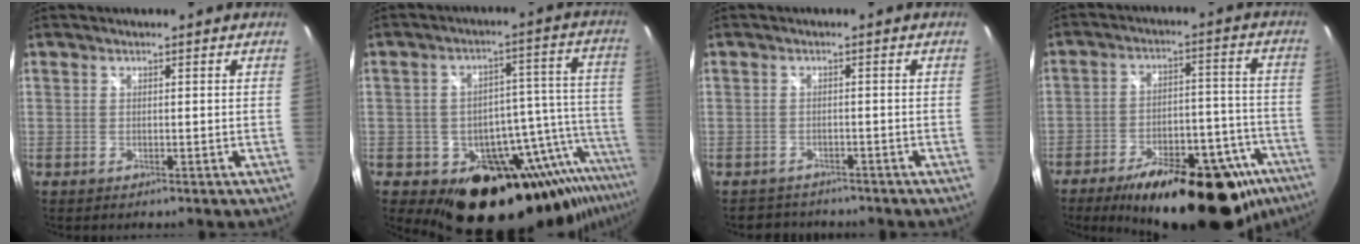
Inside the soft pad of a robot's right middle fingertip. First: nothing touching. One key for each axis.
{"total": 20.8, "fx": -14.7, "fy": 9.2, "fz": 11.4, "tx": -0.139, "ty": -0.008, "tz": -0.207}
{"total": 3.9, "fx": -3.5, "fy": 1.8, "fz": 0.2, "tx": -0.011, "ty": 0.001, "tz": -0.054}
{"total": 27.9, "fx": -19.7, "fy": 10.7, "fz": 16.6, "tx": -0.225, "ty": 0.007, "tz": -0.253}